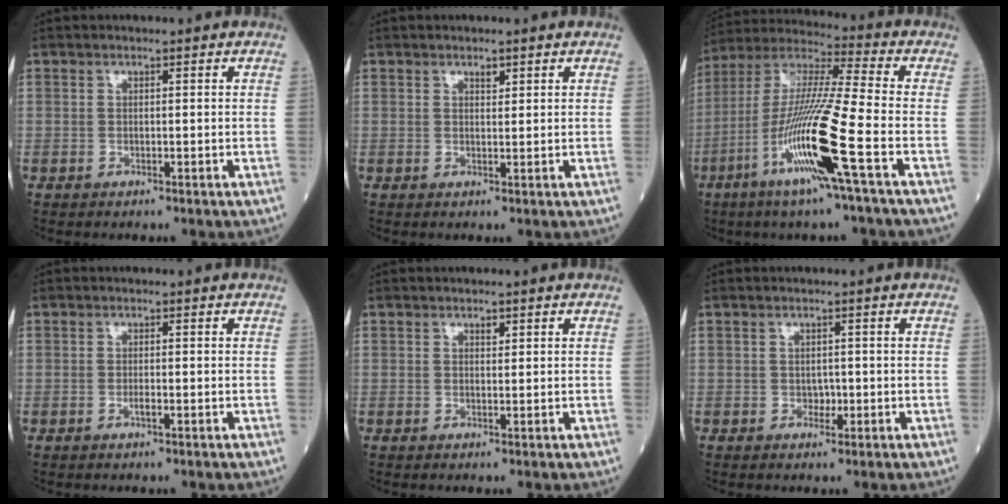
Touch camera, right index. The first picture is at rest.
{"total": 1.1, "force": [0.8, 0.4, 0.6], "torque": [-0.009, -0.003, 0.011]}
{"total": 16.9, "force": [-6.6, -0.8, 15.6], "torque": [-0.319, -0.019, -0.132]}
{"total": 1.0, "force": [-0.4, 0.1, 0.9], "torque": [-0.020, -0.001, -0.007]}
{"total": 0.8, "force": [0.5, 0.4, 0.5], "torque": [-0.006, -0.004, 0.007]}
{"total": 1.3, "force": [-0.3, 1.0, 0.7], "torque": [-0.009, 0.002, -0.004]}